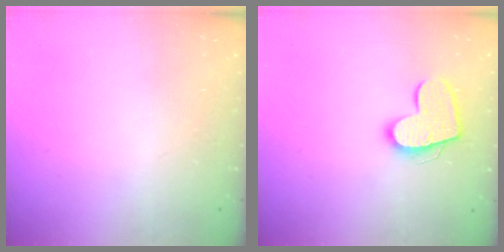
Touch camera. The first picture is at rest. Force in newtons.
{"total": 13.9, "press": 13.8, "slide": 1.1}